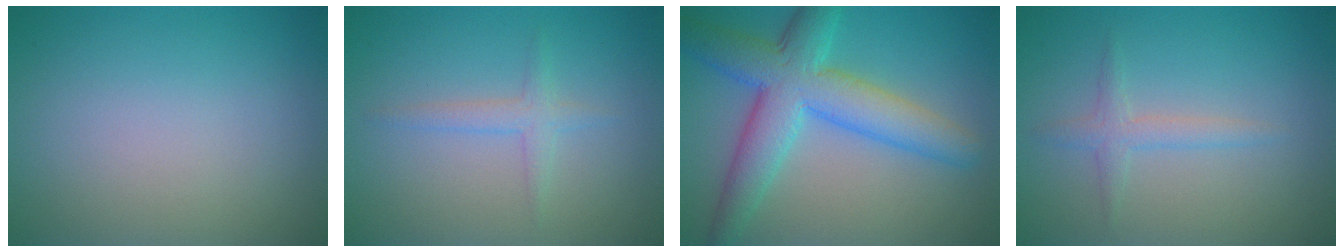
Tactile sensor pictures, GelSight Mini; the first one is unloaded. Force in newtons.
{"total": 1.6, "press": 1.6, "slide": 0.1}
{"total": 7.7, "press": 7.7, "slide": 0.1}
{"total": 1.7, "press": 1.7, "slide": 0.0}